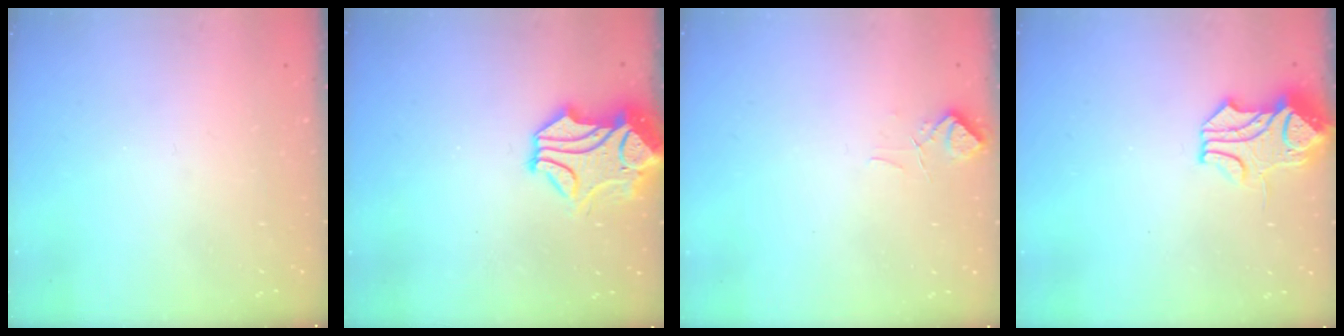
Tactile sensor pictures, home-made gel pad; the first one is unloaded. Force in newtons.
{"total": 2.3, "press": 1.9, "slide": 1.3}
{"total": 1.0, "press": 0.6, "slide": 0.8}
{"total": 1.5, "press": 0.8, "slide": 1.3}